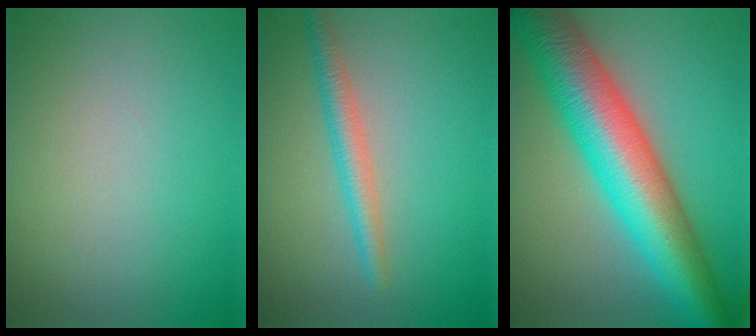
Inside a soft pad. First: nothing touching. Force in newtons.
{"total": 2.5, "press": 2.5, "slide": 0.0}
{"total": 11.9, "press": 11.9, "slide": 0.2}